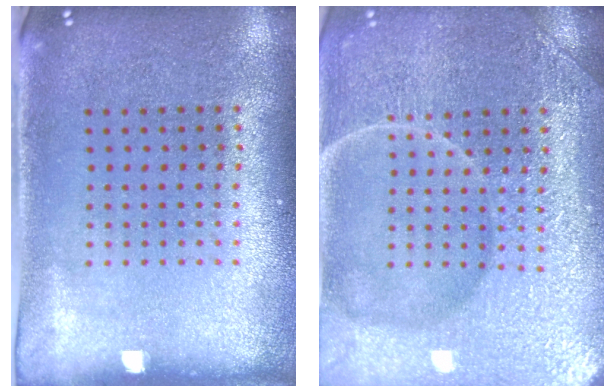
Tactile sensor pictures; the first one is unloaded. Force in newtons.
{"total": 7.4, "press": 7.4, "slide": 1.0}